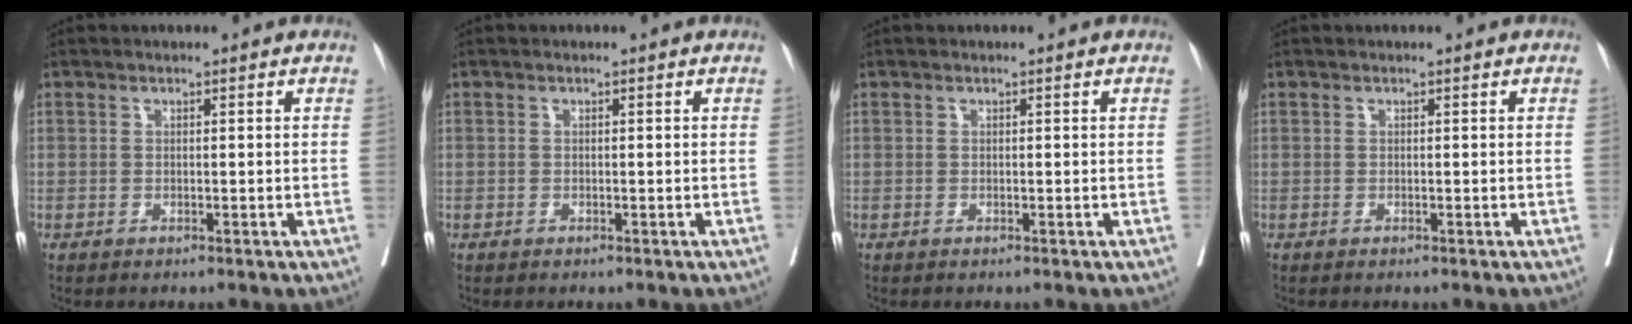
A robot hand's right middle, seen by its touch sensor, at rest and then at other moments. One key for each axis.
{"total": 1.1, "fx": -0.2, "fy": 1.0, "fz": -0.1, "tx": 0.009, "ty": 0.008, "tz": -0.009}
{"total": 0.0}
{"total": 0.0}